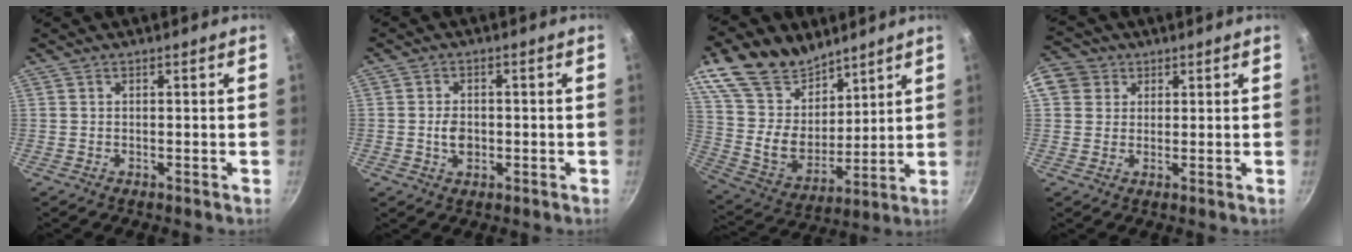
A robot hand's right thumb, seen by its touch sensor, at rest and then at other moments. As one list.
[{"total": 3.7, "force": [-0.6, 2.7, 2.4], "torque": [-0.031, 0.006, -0.010]}, {"total": 21.0, "force": [13.7, 13.0, 9.3], "torque": [-0.143, -0.072, 0.262]}, {"total": 9.0, "force": [3.1, 7.8, 3.1], "torque": [-0.054, 0.015, 0.048]}]